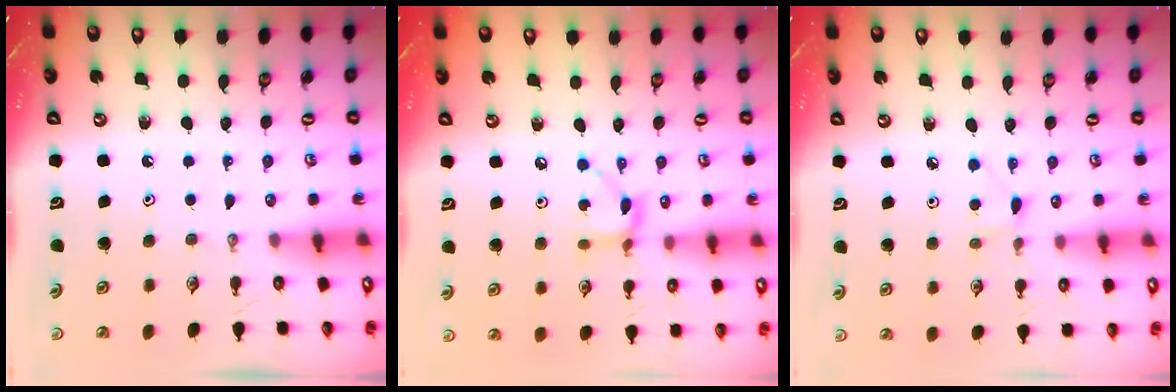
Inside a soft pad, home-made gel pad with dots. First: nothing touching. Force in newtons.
{"total": 6.2, "press": 6.2, "slide": 0.3}
{"total": 4.1, "press": 4.0, "slide": 0.7}